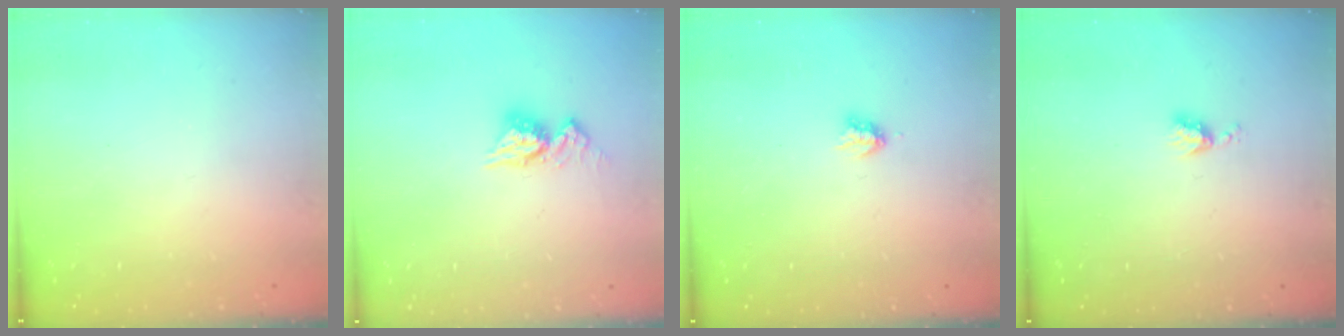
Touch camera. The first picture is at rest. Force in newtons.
{"total": 8.3, "press": 8.3, "slide": 0.8}
{"total": 2.9, "press": 2.9, "slide": 0.5}
{"total": 4.0, "press": 4.0, "slide": 0.5}